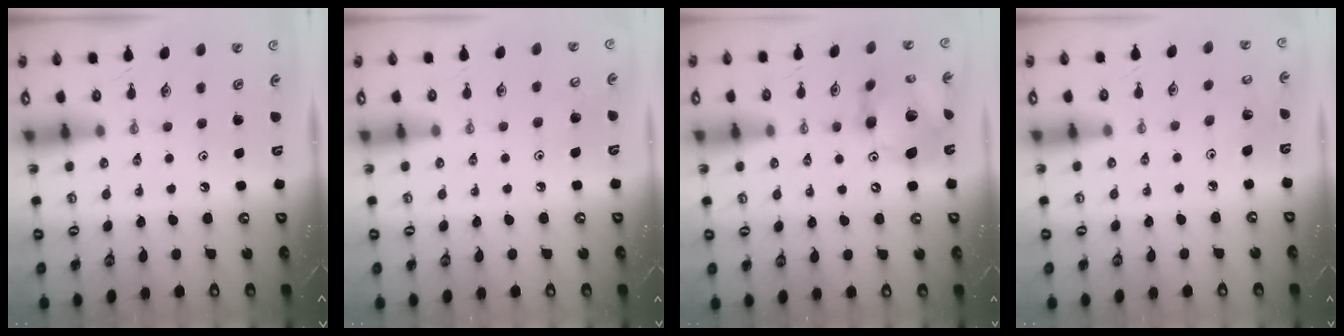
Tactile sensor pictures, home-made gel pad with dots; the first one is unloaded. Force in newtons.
{"total": 4.8, "press": 4.7, "slide": 0.7}
{"total": 14.8, "press": 14.7, "slide": 1.6}
{"total": 4.7, "press": 4.3, "slide": 1.9}